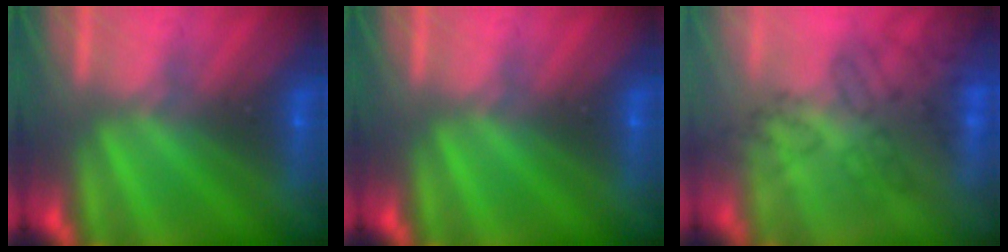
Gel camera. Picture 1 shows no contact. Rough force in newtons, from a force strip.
{"total": 0.0}
{"total": 4.6}